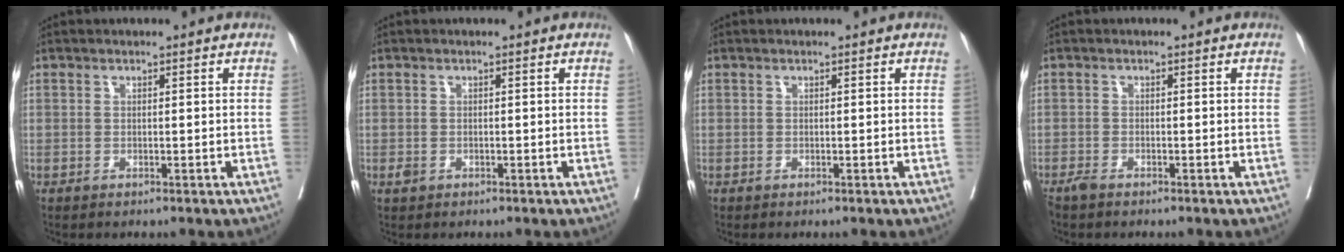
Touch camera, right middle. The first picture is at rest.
{"total": 0.9, "force": [-0.4, 0.7, 0.4], "torque": [-0.008, 0.001, -0.004]}
{"total": 1.7, "force": [-1.5, 0.4, 0.7], "torque": [-0.007, -0.004, -0.021]}
{"total": 1.2, "force": [-1.0, 0.2, 0.5], "torque": [-0.014, -0.002, -0.020]}